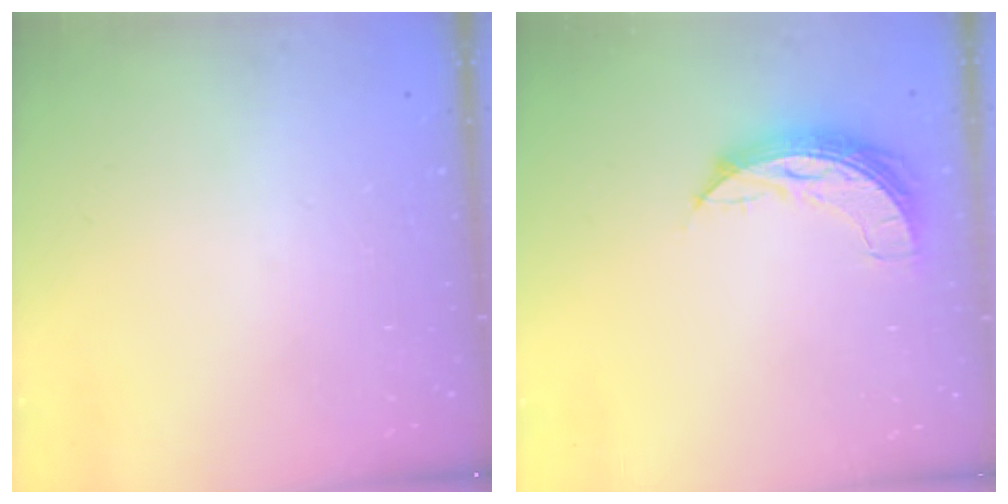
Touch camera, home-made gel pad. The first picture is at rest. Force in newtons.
{"total": 7.0, "press": 7.0, "slide": 0.7}